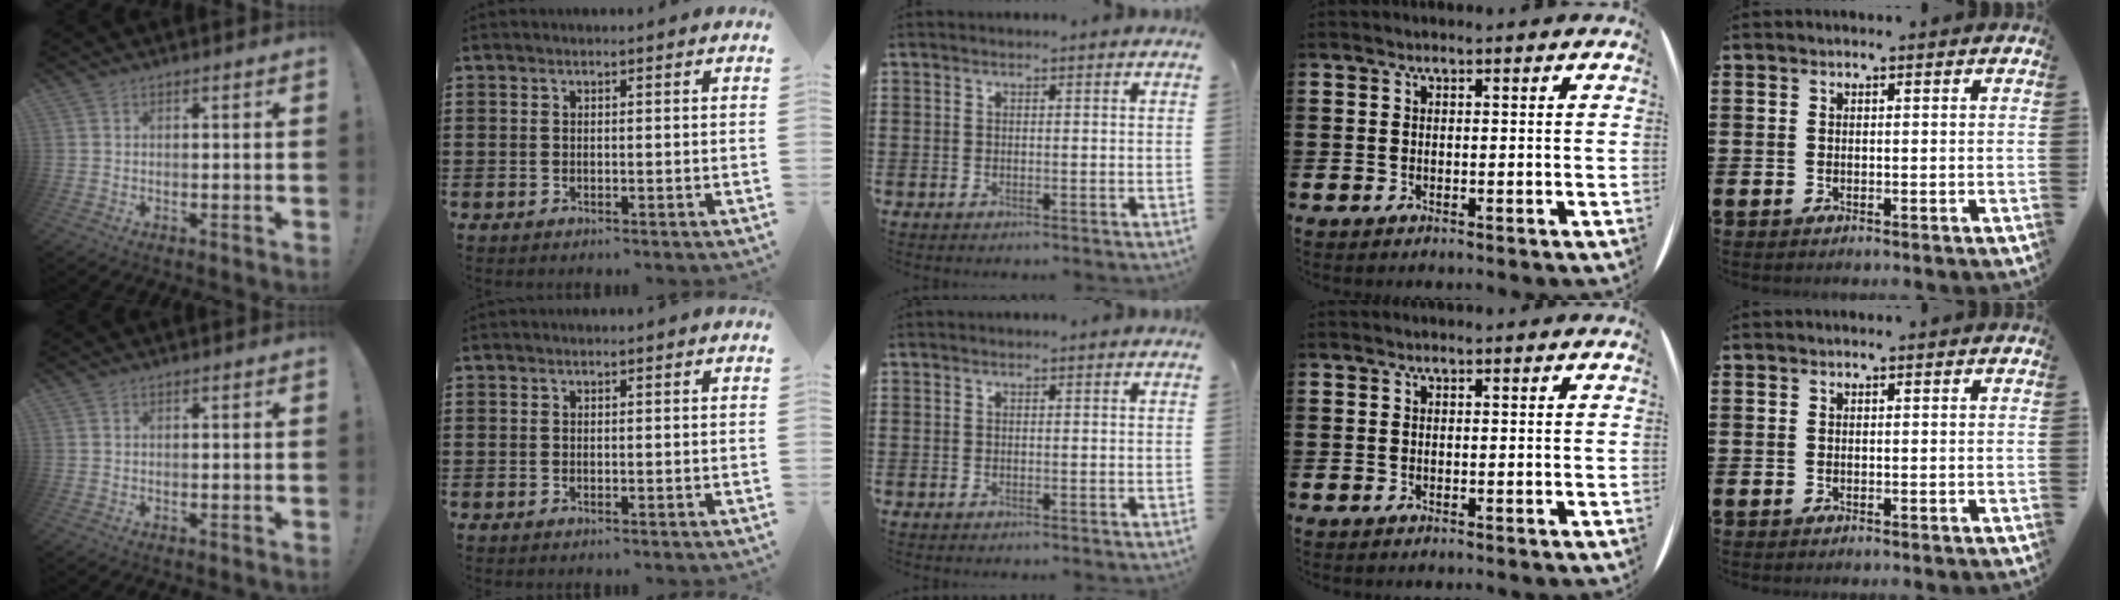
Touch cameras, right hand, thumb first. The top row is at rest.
{}